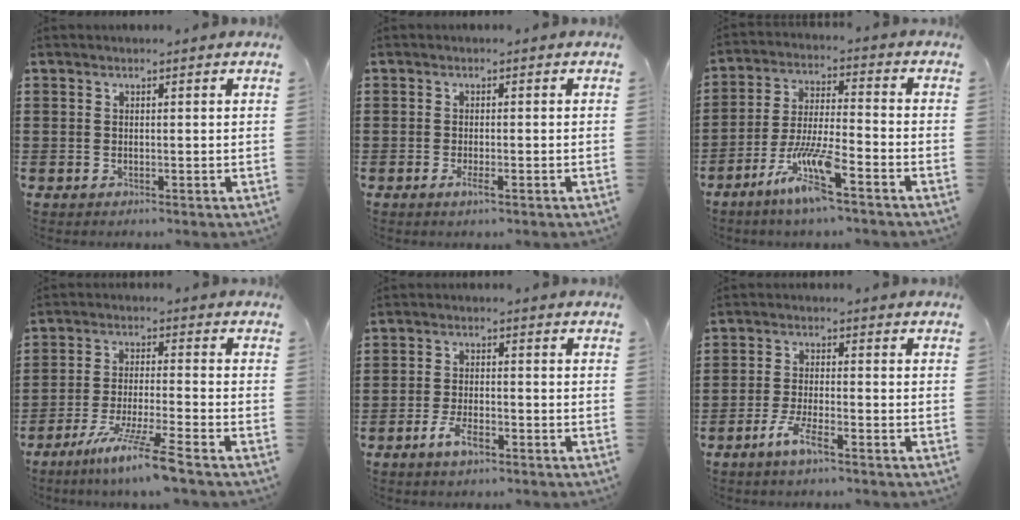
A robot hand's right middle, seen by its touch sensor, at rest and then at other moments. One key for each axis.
{"total": 1.3, "fx": -0.5, "fy": 0.2, "fz": 1.1, "tx": -0.020, "ty": -0.002, "tz": -0.009}
{"total": 9.3, "fx": -5.9, "fy": 1.3, "fz": 7.1, "tx": -0.153, "ty": -0.011, "tz": -0.114}
{"total": 8.3, "fx": -6.4, "fy": -0.6, "fz": 5.2, "tx": -0.100, "ty": -0.016, "tz": -0.122}
{"total": 4.2, "fx": -2.4, "fy": 1.4, "fz": 3.1, "tx": -0.071, "ty": -0.001, "tz": -0.051}
{"total": 4.5, "fx": -2.9, "fy": 0.7, "fz": 3.4, "tx": -0.074, "ty": -0.004, "tz": -0.056}